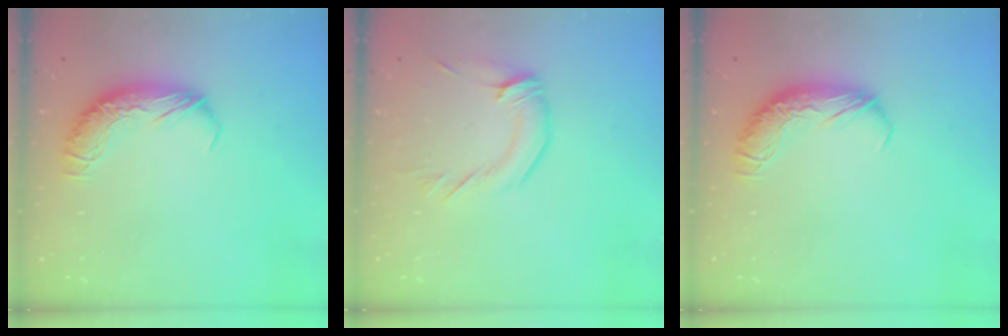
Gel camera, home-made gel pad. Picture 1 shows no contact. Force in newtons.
{"total": 0.9, "press": 0.7, "slide": 0.6}
{"total": 0.0}